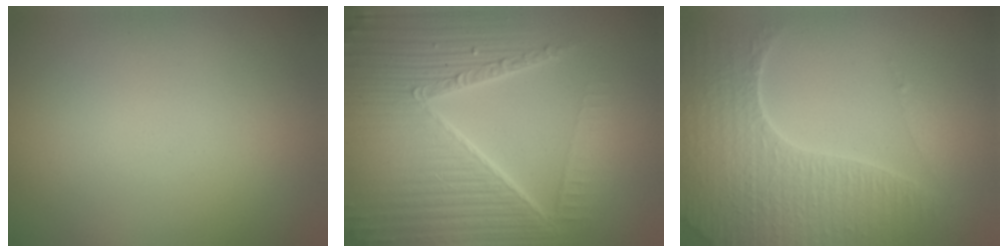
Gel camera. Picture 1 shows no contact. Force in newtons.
{"total": 10.5, "press": 6.5, "slide": 8.2}
{"total": 7.2, "press": 5.2, "slide": 4.9}